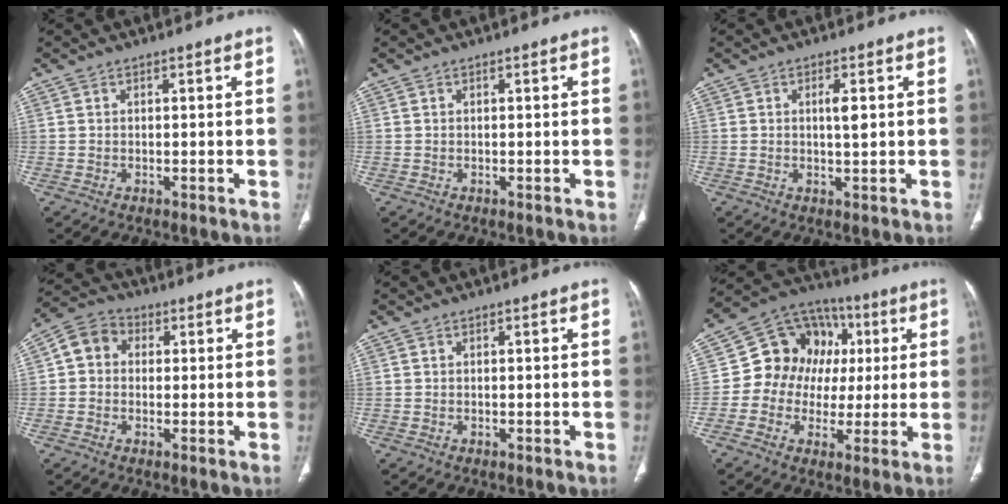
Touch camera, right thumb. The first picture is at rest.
{"total": 0.0}
{"total": 2.8, "force": [0.5, 0.8, 2.6], "torque": [-0.046, -0.002, 0.007]}
{"total": 6.3, "force": [0.8, 5.4, 3.2], "torque": [-0.042, 0.017, 0.002]}
{"total": 0.0}
{"total": 15.1, "force": [1.3, 13.3, 7.1], "torque": [-0.064, 0.032, 0.016]}